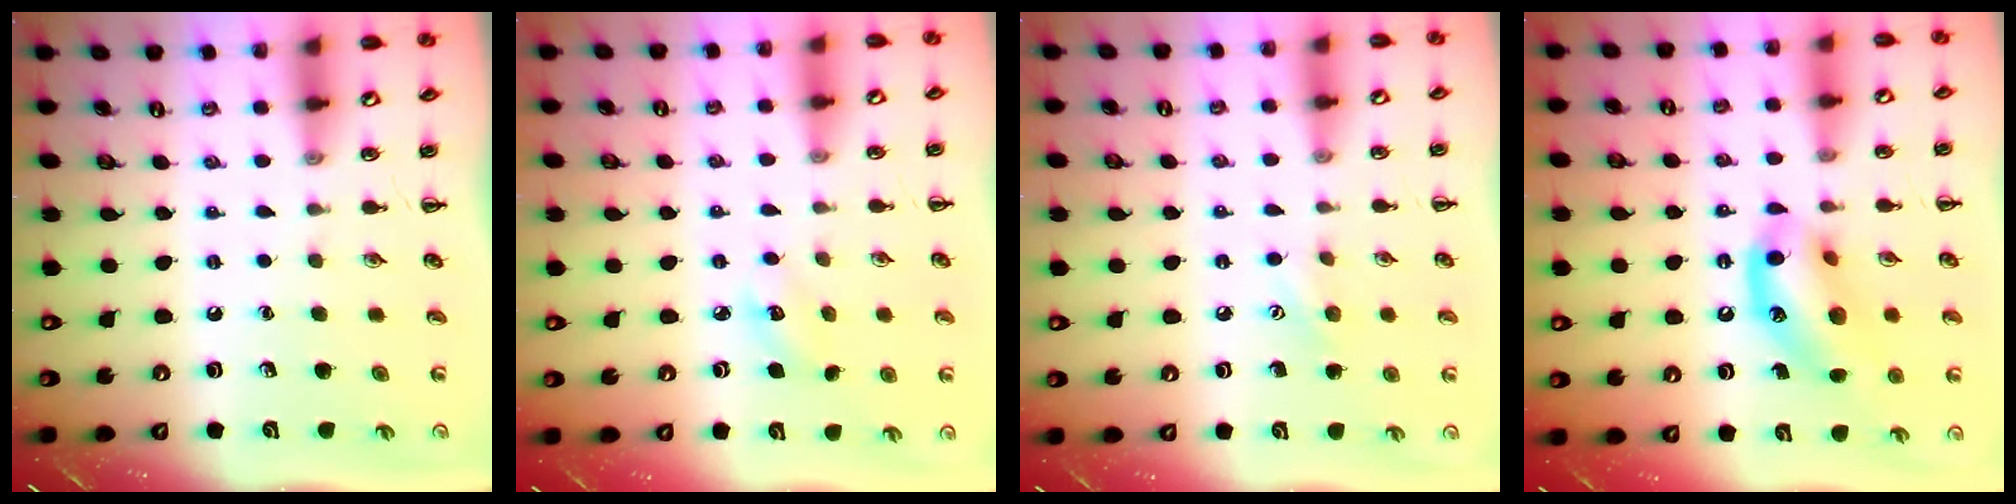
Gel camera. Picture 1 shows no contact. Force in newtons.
{"total": 3.7, "press": 3.6, "slide": 1.0}
{"total": 6.0, "press": 5.8, "slide": 1.5}
{"total": 14.8, "press": 14.4, "slide": 3.3}